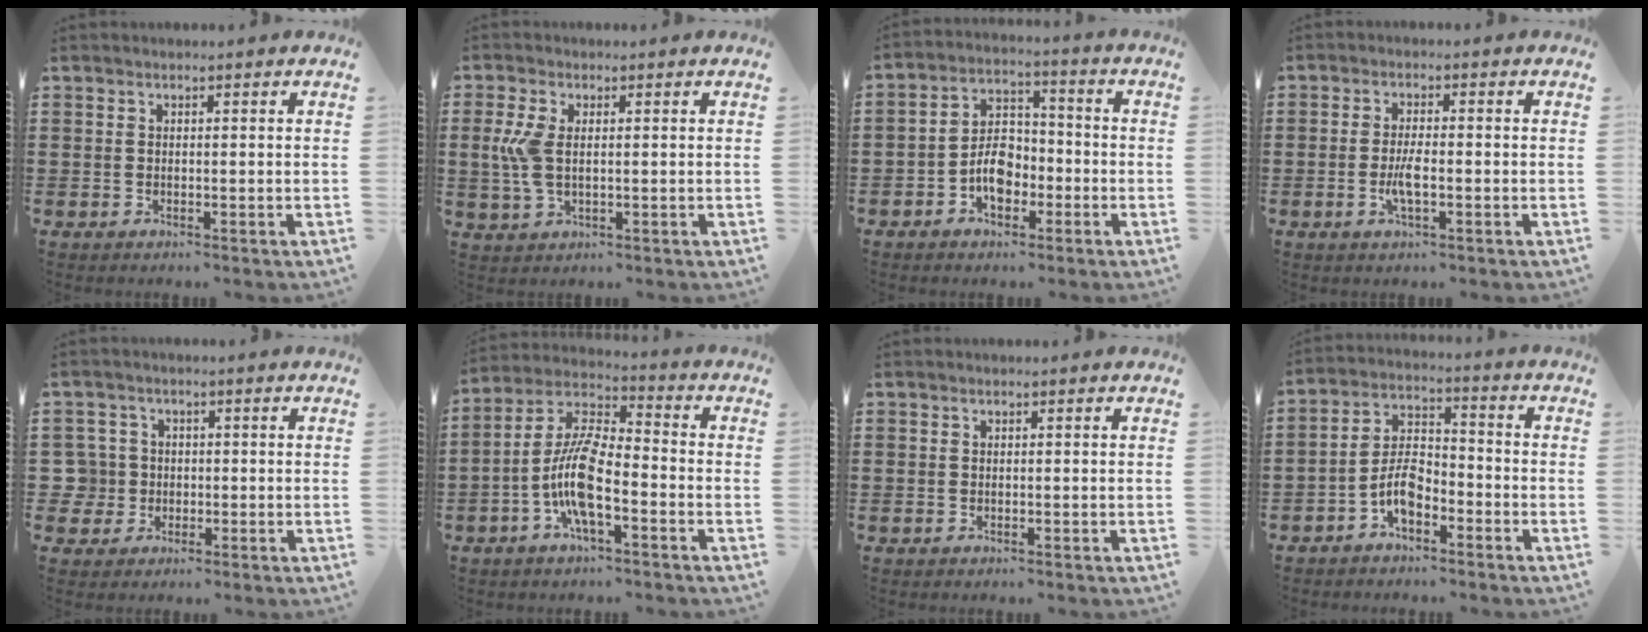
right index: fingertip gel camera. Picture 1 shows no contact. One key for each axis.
{"total": 5.4, "fx": 0.4, "fy": 2.7, "fz": 4.6, "tx": -0.121, "ty": -0.002, "tz": -0.001}
{"total": 6.2, "fx": -2.3, "fy": 4.2, "fz": 4.0, "tx": -0.071, "ty": 0.008, "tz": -0.044}
{"total": 3.4, "fx": -1.0, "fy": 0.8, "fz": 3.2, "tx": -0.068, "ty": -0.004, "tz": -0.021}
{"total": 4.2, "fx": -0.5, "fy": 4.1, "fz": 0.8, "tx": -0.048, "ty": 0.005, "tz": -0.014}
{"total": 10.1, "fx": -3.8, "fy": 3.1, "fz": 8.8, "tx": -0.210, "ty": -0.008, "tz": -0.079}
{"total": 0.0}
{"total": 6.2, "fx": -3.2, "fy": 3.0, "fz": 4.4, "tx": -0.103, "ty": 0.006, "tz": -0.068}